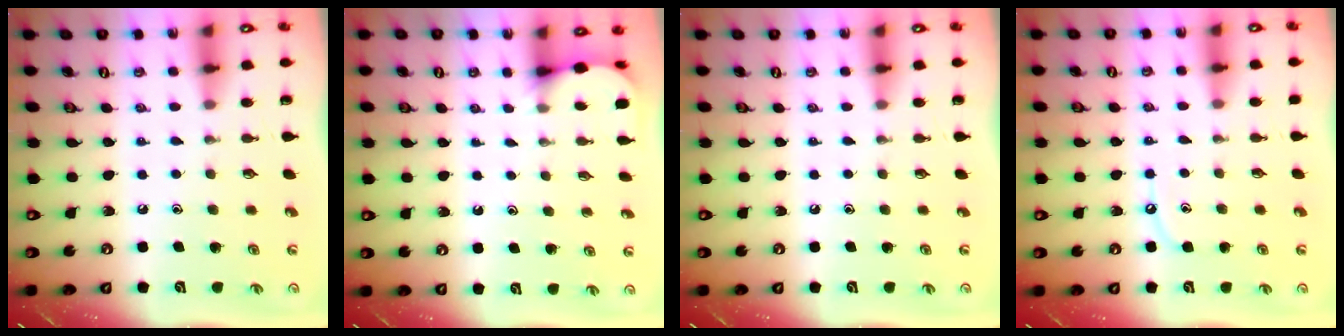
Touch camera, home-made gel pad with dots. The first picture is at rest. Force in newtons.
{"total": 1.3, "press": 1.3, "slide": 0.1}
{"total": 0.0}
{"total": 5.0, "press": 4.9, "slide": 0.5}